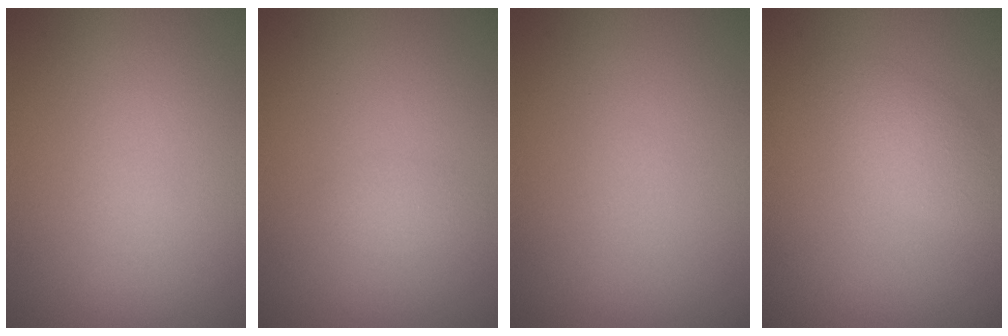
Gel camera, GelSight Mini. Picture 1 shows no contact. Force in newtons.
{"total": 0.9, "press": 0.9, "slide": 0.0}
{"total": 0.0}
{"total": 2.4, "press": 2.4, "slide": 0.1}